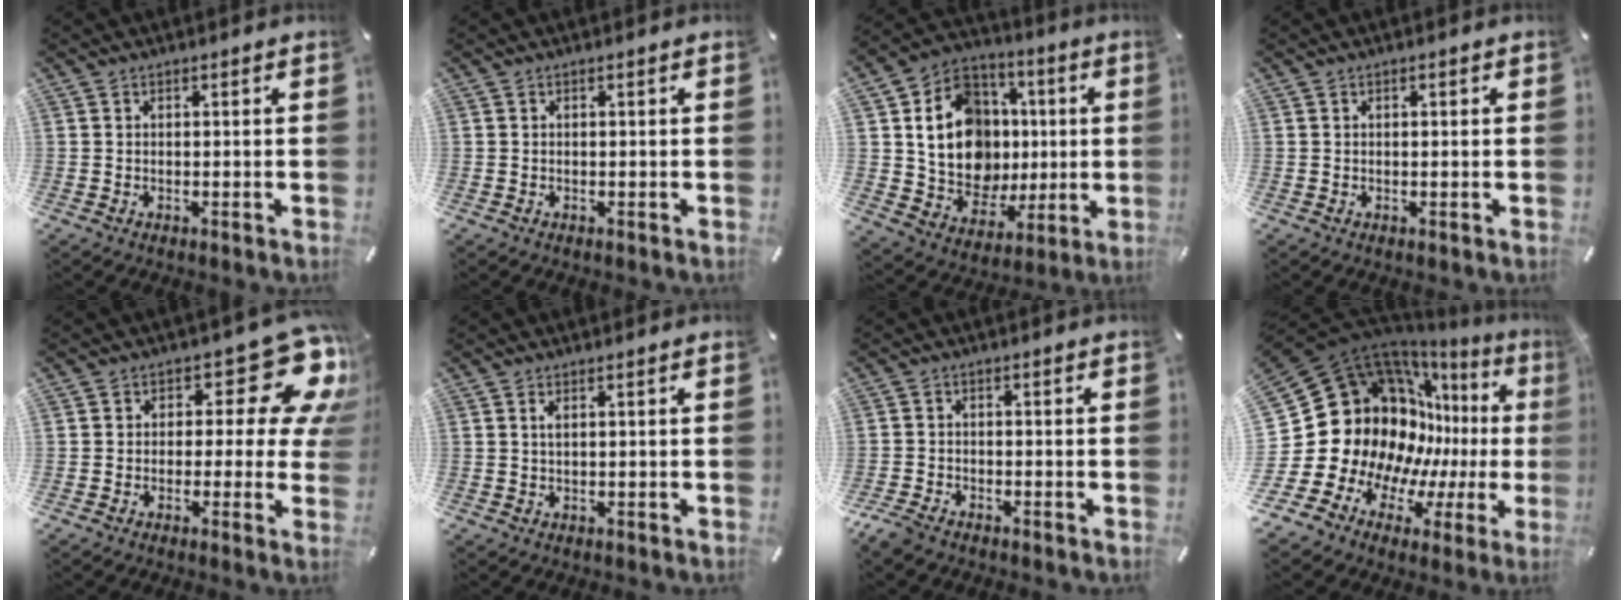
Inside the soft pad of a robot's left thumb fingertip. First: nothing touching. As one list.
[{"total": 0.0}, {"total": 18.1, "force": [1.3, 15.3, 9.7], "torque": [-0.179, 0.007, 0.036]}, {"total": 0.6, "force": [0.1, 0.3, 0.5], "torque": [-0.009, 0.003, 0.000]}, {"total": 15.1, "force": [5.6, 7.6, 11.8], "torque": [-0.148, -0.032, 0.088]}, {"total": 1.2, "force": [0.4, 0.2, 1.1], "torque": [-0.023, -0.001, 0.006]}, {"total": 3.0, "force": [-2.6, 1.0, 1.1], "torque": [-0.037, 0.007, -0.056]}, {"total": 23.7, "force": [2.4, 18.8, 14.2], "torque": [-0.232, -0.111, 0.109]}]